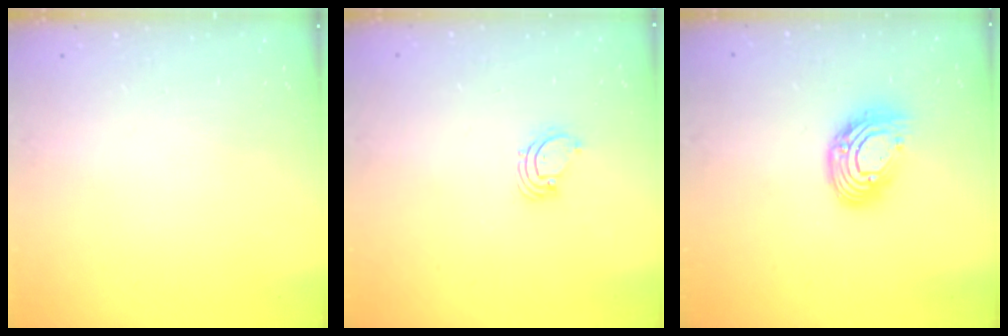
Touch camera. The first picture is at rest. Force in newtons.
{"total": 1.6, "press": 1.6, "slide": 0.1}
{"total": 11.5, "press": 11.4, "slide": 0.9}